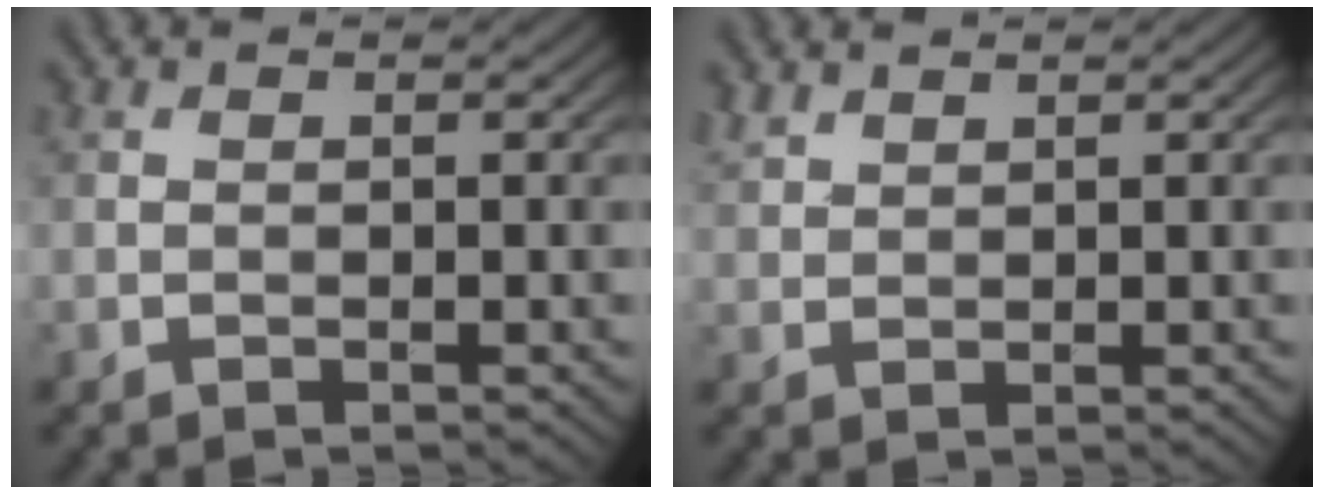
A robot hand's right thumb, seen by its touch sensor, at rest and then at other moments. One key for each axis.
{"total": 1.8, "fx": 1.6, "fy": 0.6, "fz": 0.5, "tx": -0.016, "ty": 0.004, "tz": 0.039}